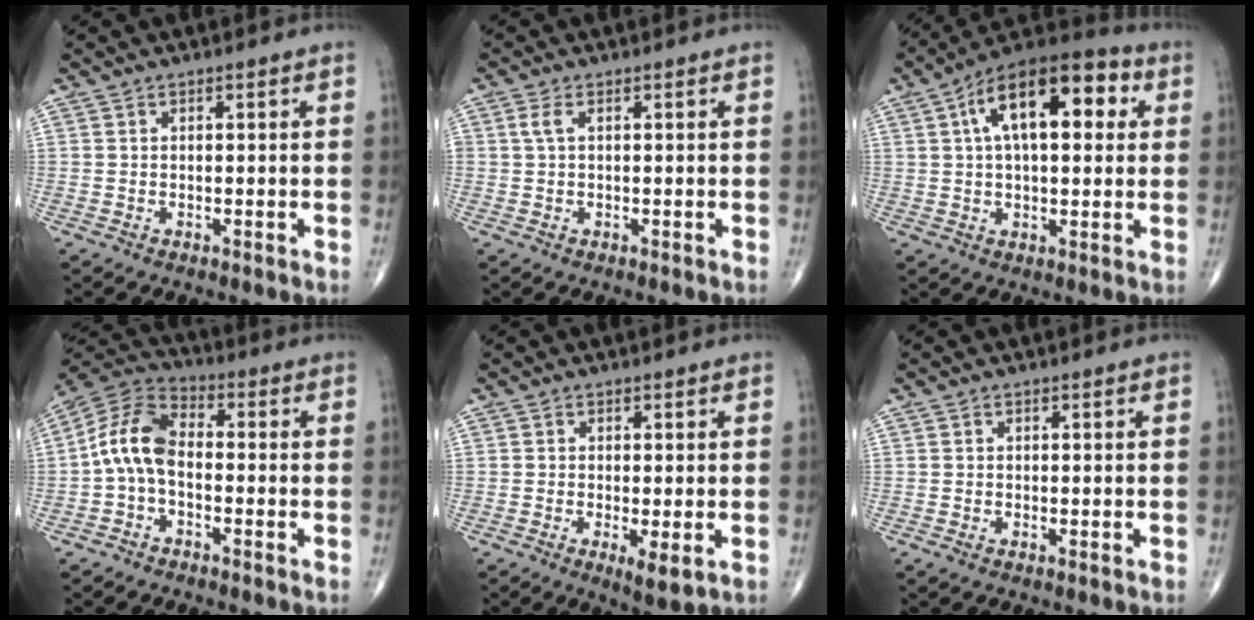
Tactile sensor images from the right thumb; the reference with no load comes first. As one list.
[{"total": 1.8, "force": [0.5, 0.8, 1.5], "torque": [-0.041, 0.009, 0.012]}, {"total": 18.4, "force": [5.1, 8.9, 15.4], "torque": [-0.219, 0.028, 0.069]}, {"total": 9.4, "force": [-1.2, 5.6, 7.5], "torque": [-0.142, 0.032, -0.038]}, {"total": 4.3, "force": [-1.1, 1.2, 4.0], "torque": [-0.068, -0.014, -0.018]}, {"total": 0.5, "force": [-0.2, 0.1, 0.5], "torque": [-0.011, -0.002, -0.005]}]